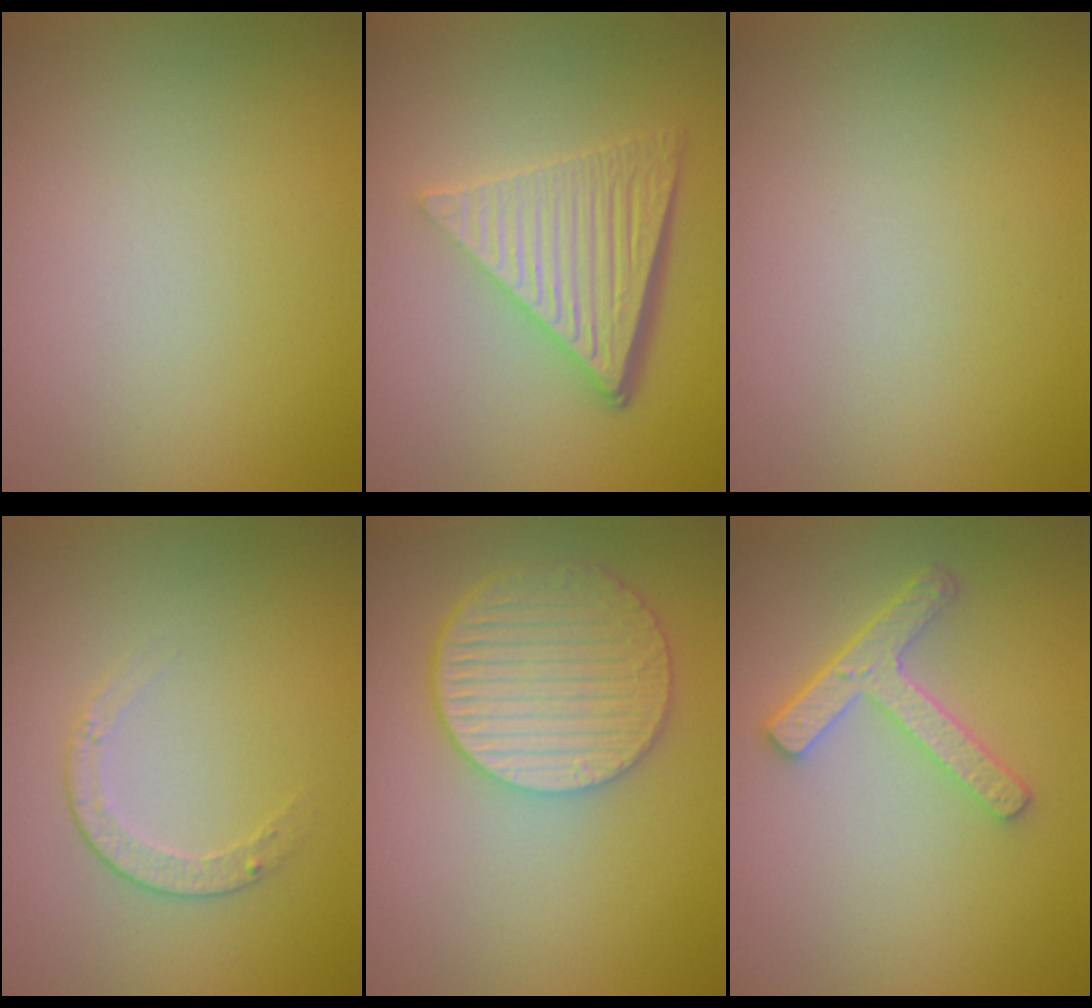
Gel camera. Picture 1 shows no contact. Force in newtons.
{"total": 6.5, "press": 4.3, "slide": 4.9}
{"total": 0.0}
{"total": 1.6, "press": 1.2, "slide": 1.1}
{"total": 5.7, "press": 4.8, "slide": 3.1}
{"total": 3.9, "press": 3.0, "slide": 2.5}